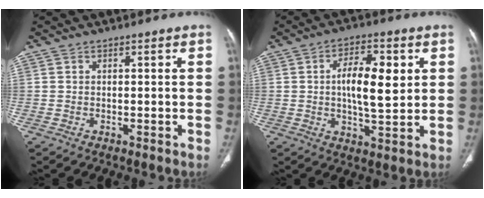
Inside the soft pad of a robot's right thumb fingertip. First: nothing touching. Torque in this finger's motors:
{"motor_torque": [-0.06, 0.23, -0.10, 0.33, 0.24]}